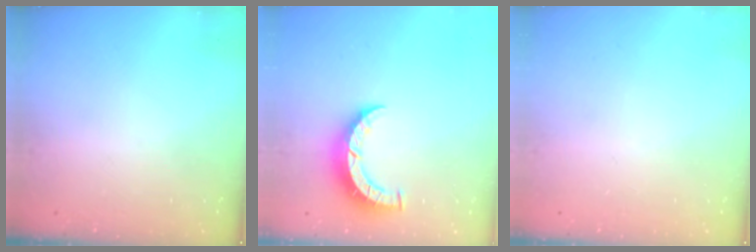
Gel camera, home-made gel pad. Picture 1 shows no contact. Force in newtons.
{"total": 7.1, "press": 7.0, "slide": 0.8}
{"total": 0.0}